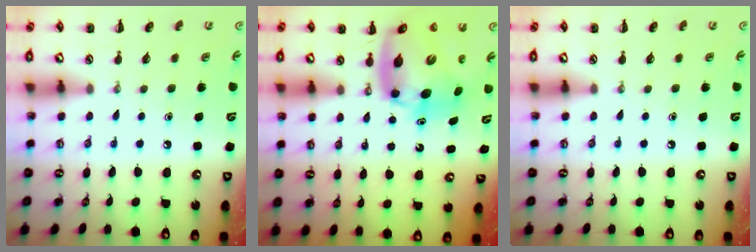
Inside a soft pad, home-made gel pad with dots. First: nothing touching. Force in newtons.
{"total": 11.8, "press": 11.4, "slide": 3.1}
{"total": 0.0}